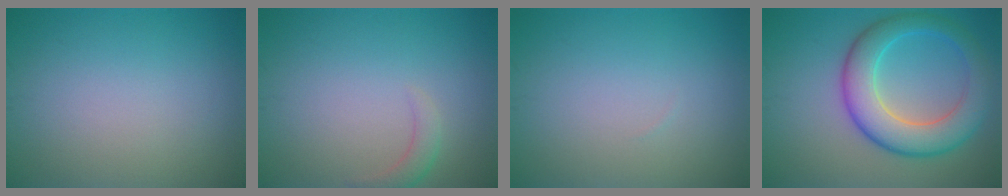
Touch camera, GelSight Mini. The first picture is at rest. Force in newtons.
{"total": 1.6, "press": 1.6, "slide": 0.3}
{"total": 0.0}
{"total": 7.4, "press": 7.4, "slide": 0.2}